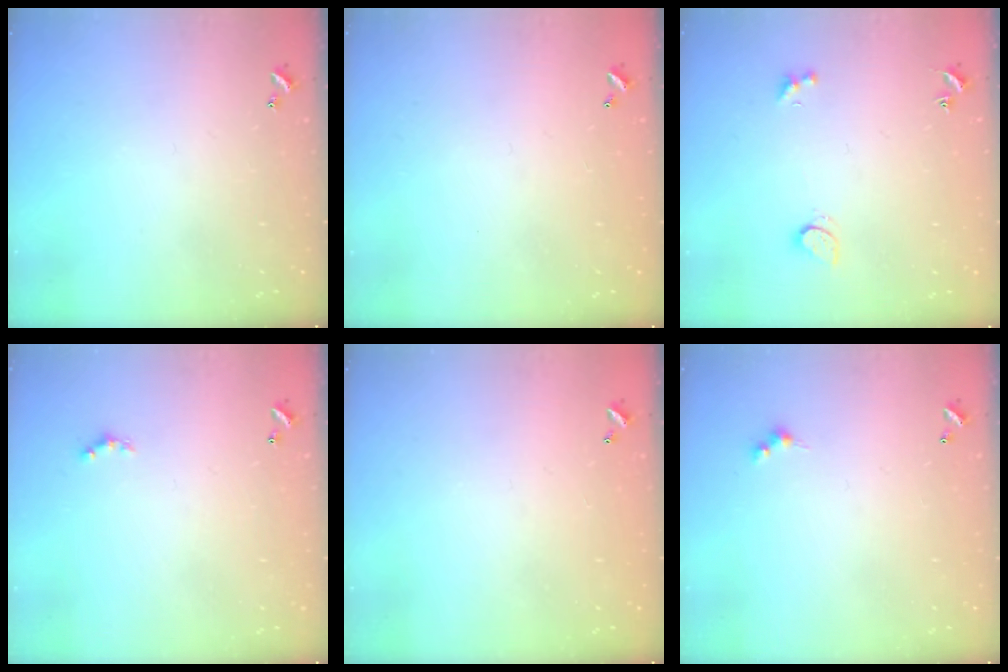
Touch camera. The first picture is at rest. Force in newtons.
{"total": 2.9, "press": 2.9, "slide": 0.1}
{"total": 1.8, "press": 1.7, "slide": 0.6}
{"total": 2.5, "press": 2.5, "slide": 0.4}
{"total": 2.9, "press": 2.9, "slide": 0.1}
{"total": 2.5, "press": 2.5, "slide": 0.5}